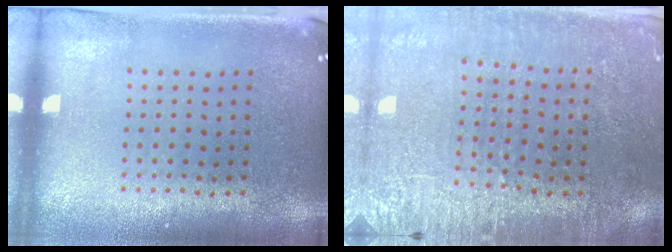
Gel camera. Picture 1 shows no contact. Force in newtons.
{"total": 3.0, "press": 2.9, "slide": 0.6}